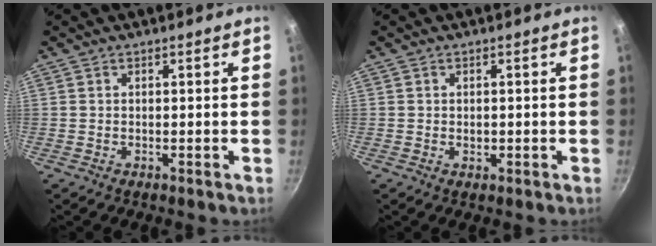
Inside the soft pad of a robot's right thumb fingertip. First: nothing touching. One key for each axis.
{"total": 1.1, "fx": -0.1, "fy": 0.9, "fz": 0.7, "tx": -0.009, "ty": 0.000, "tz": -0.003}